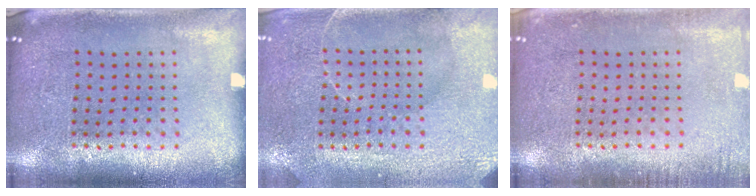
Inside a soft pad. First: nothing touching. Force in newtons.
{"total": 3.0, "press": 2.9, "slide": 0.6}
{"total": 1.5, "press": 1.4, "slide": 0.2}